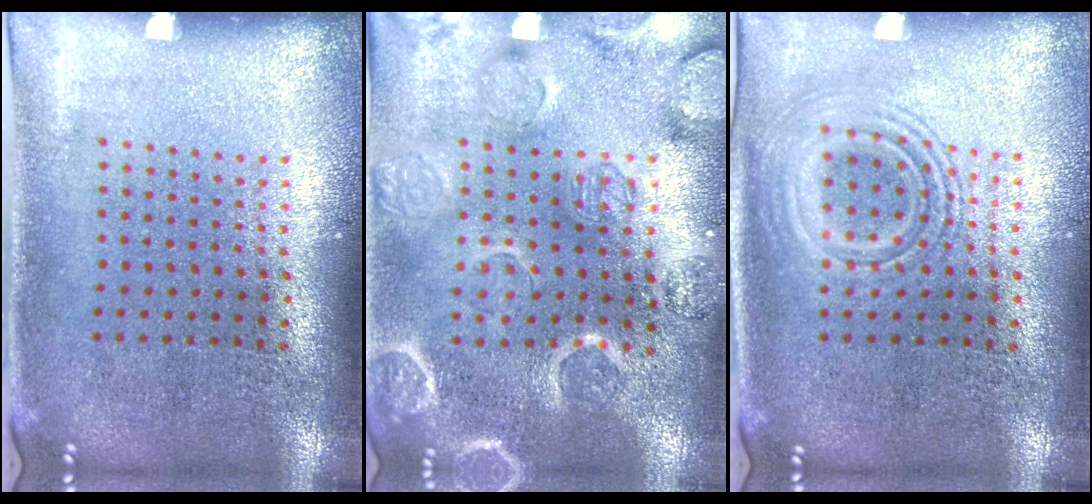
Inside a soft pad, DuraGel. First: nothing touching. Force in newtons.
{"total": 3.1, "press": 3.0, "slide": 0.6}
{"total": 2.5, "press": 2.4, "slide": 0.4}